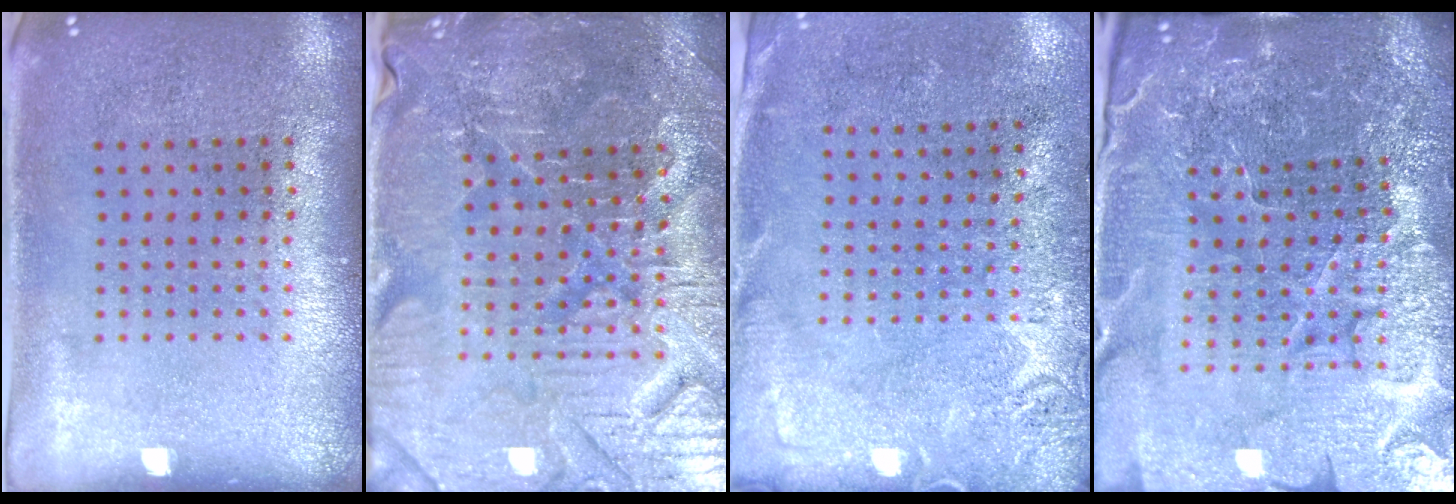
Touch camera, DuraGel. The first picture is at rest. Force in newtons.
{"total": 4.3, "press": 4.2, "slide": 0.8}
{"total": 2.8, "press": 2.3, "slide": 1.5}
{"total": 5.7, "press": 5.3, "slide": 2.1}